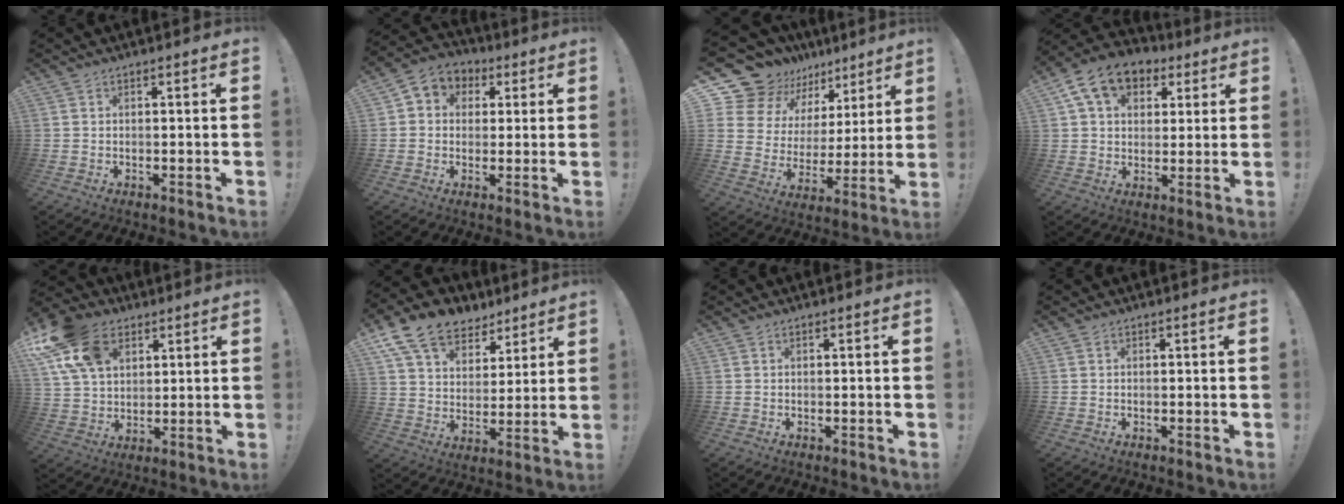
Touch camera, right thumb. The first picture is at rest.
{"total": 5.8, "force": [0.2, 5.5, 2.0], "torque": [-0.018, 0.002, 0.008]}
{"total": 13.5, "force": [11.0, 7.4, 2.3], "torque": [-0.057, -0.092, 0.216]}
{"total": 13.5, "force": [6.1, 9.7, 7.3], "torque": [-0.119, -0.015, 0.119]}
{"total": 17.6, "force": [8.4, 12.1, 9.7], "torque": [-0.174, -0.032, 0.159]}
{"total": 15.0, "force": [10.0, 9.6, 5.8], "torque": [-0.095, -0.067, 0.190]}
{"total": 0.0}
{"total": 0.0}